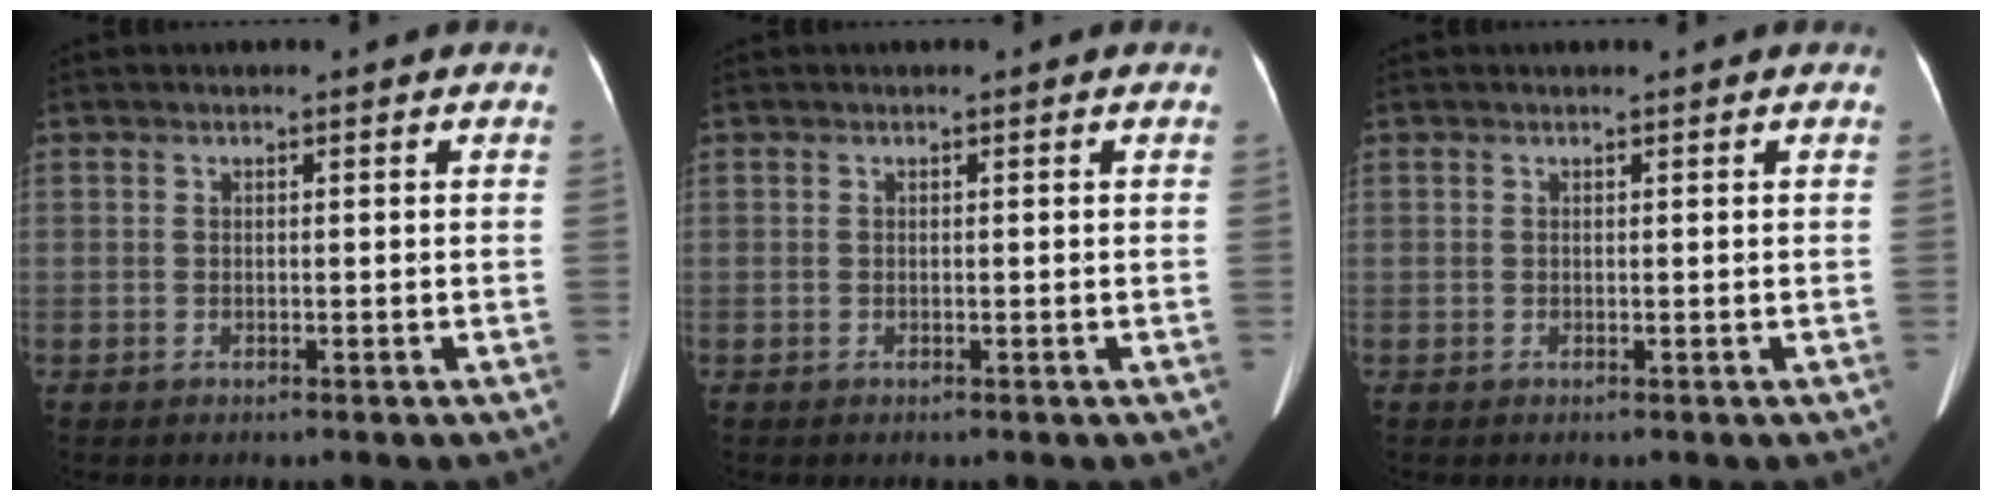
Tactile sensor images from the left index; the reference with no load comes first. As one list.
[{"total": 0.0}, {"total": 0.0}]